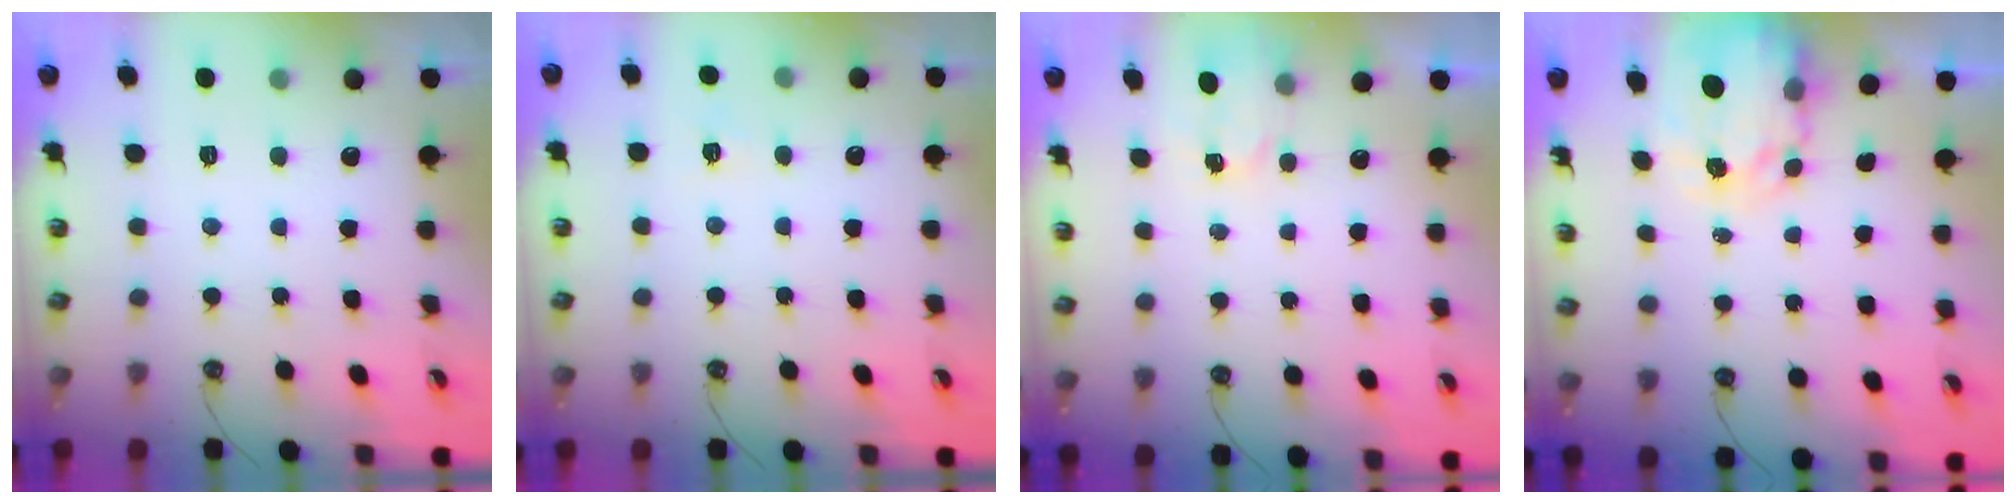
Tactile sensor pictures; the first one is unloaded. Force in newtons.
{"total": 3.9, "press": 3.9, "slide": 0.4}
{"total": 1.8, "press": 1.7, "slide": 0.3}
{"total": 4.0, "press": 4.0, "slide": 0.3}